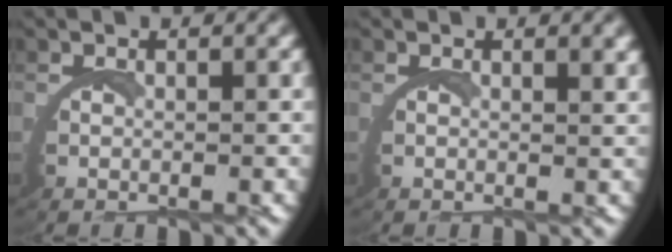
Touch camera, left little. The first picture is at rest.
{"total": 1.0, "force": [0.7, 0.0, 0.6], "torque": [-0.014, -0.001, 0.011]}